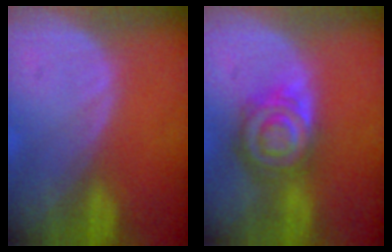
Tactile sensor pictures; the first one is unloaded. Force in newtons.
{"total": 7.9, "press": 6.9, "slide": 3.8}